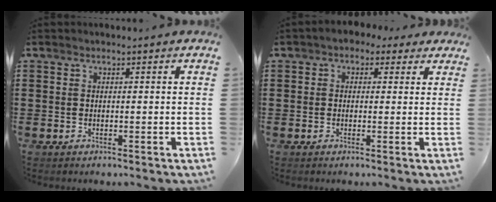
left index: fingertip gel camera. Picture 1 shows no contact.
{"total": 1.6, "force": [0.3, 1.4, 0.7], "torque": [-0.019, 0.009, 0.003]}